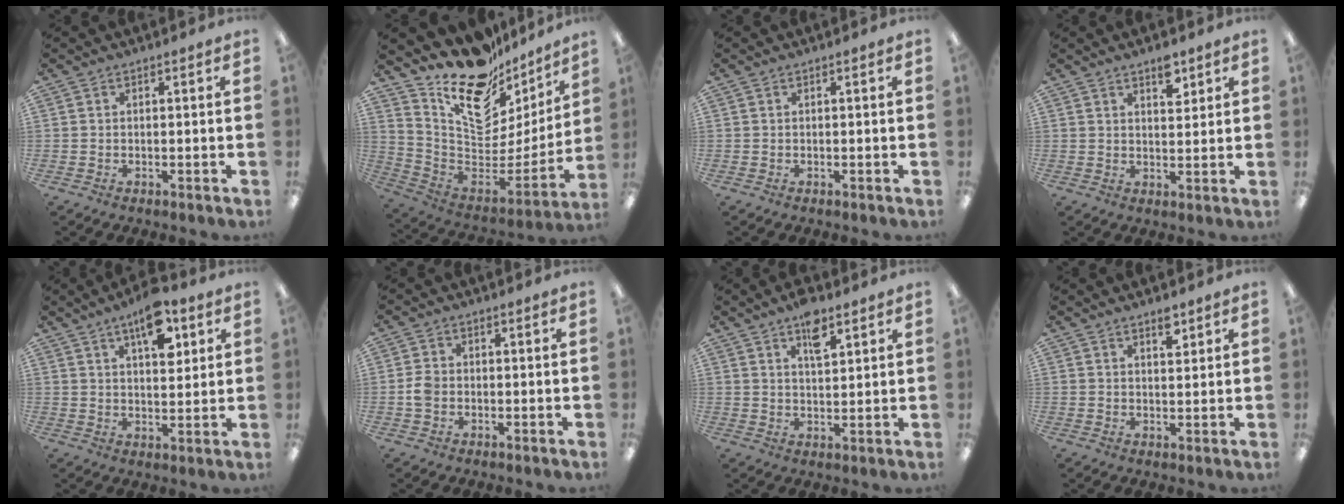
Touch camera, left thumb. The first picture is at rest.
{"total": 20.1, "force": [15.0, 9.5, 9.4], "torque": [-0.149, -0.121, 0.262]}
{"total": 0.0}
{"total": 5.3, "force": [3.8, 2.3, 2.9], "torque": [-0.024, -0.024, 0.060]}
{"total": 10.8, "force": [6.1, 4.7, 7.5], "torque": [-0.107, -0.028, 0.103]}
{"total": 3.2, "force": [-0.6, 2.5, 1.9], "torque": [-0.033, 0.006, -0.010]}
{"total": 6.6, "force": [4.4, 2.8, 4.2], "torque": [-0.060, -0.016, 0.074]}
{"total": 3.6, "force": [2.7, 1.4, 1.9], "torque": [-0.018, -0.013, 0.044]}